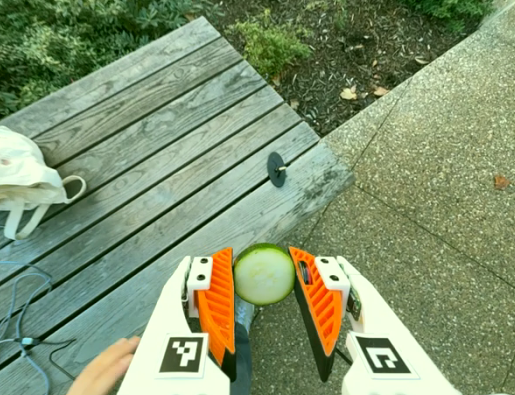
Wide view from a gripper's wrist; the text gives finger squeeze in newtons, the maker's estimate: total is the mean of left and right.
{"total": 9.0, "left": 8.8, "right": 9.2}